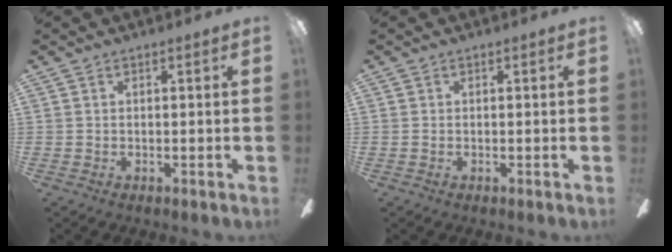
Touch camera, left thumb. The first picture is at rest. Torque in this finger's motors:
{"motor_torque": [0.00, 0.00, -0.17, 0.17, 0.00]}